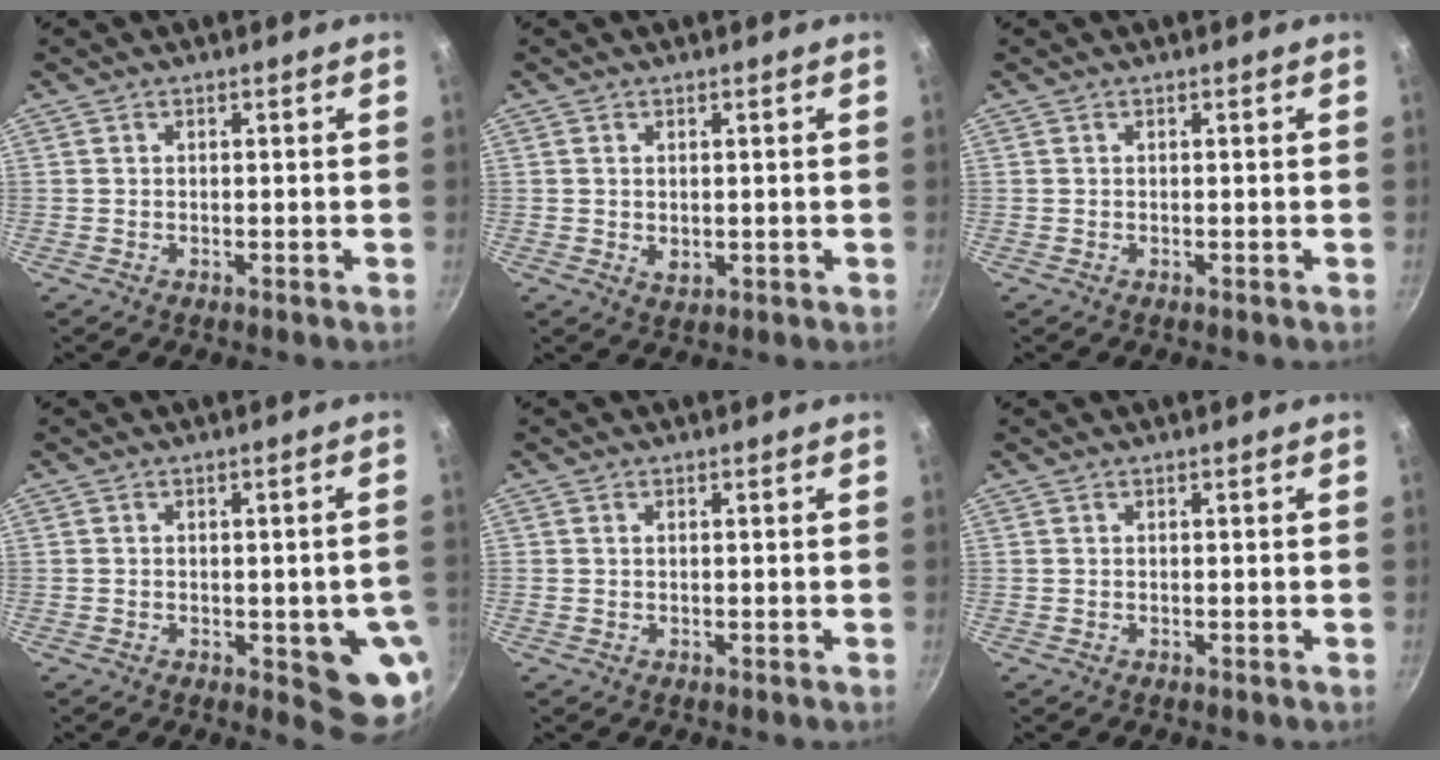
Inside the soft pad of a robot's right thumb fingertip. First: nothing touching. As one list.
[{"total": 2.3, "force": [0.2, 1.6, 1.6], "torque": [-0.025, -0.004, 0.006]}, {"total": 0.0}, {"total": 9.6, "force": [-2.0, 3.9, 8.5], "torque": [-0.065, -0.004, -0.023]}, {"total": 0.0}, {"total": 0.0}]